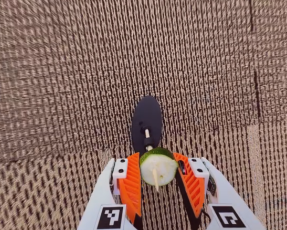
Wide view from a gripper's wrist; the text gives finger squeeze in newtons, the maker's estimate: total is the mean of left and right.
{"total": 9.0, "left": 8.5, "right": 9.5}